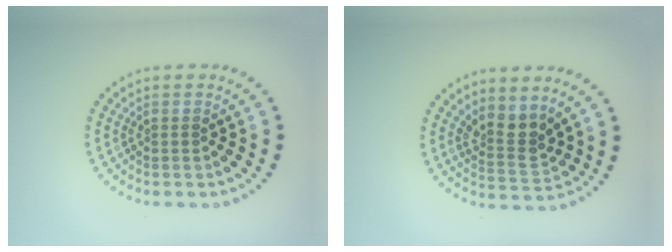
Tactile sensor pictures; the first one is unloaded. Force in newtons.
{"total": 2.7, "press": 2.2, "slide": 1.7}